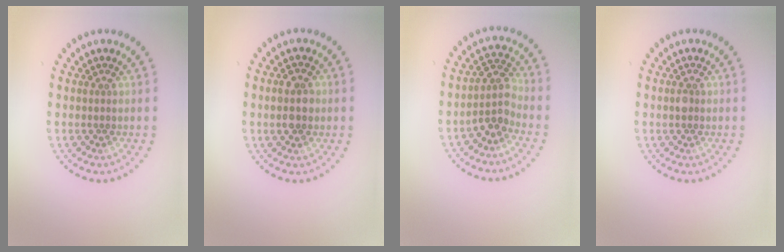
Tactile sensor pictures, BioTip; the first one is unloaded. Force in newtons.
{"total": 2.9, "press": 2.9, "slide": 0.0}
{"total": 2.7, "press": 2.1, "slide": 1.7}
{"total": 1.0, "press": 1.0, "slide": 0.1}